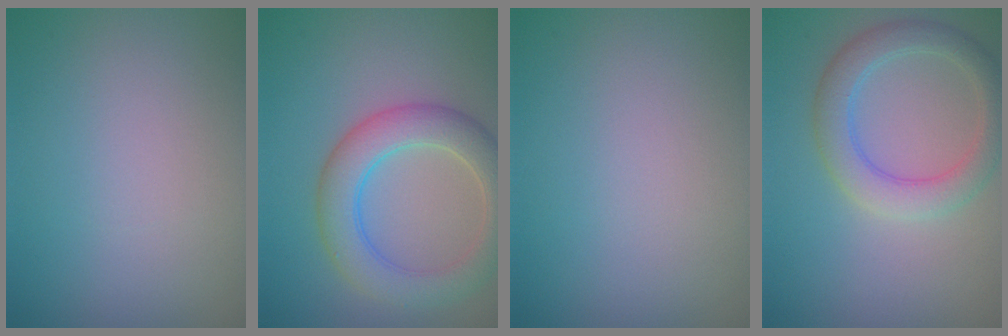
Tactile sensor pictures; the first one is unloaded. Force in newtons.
{"total": 5.3, "press": 5.3, "slide": 0.3}
{"total": 0.0}
{"total": 3.8, "press": 3.8, "slide": 0.2}